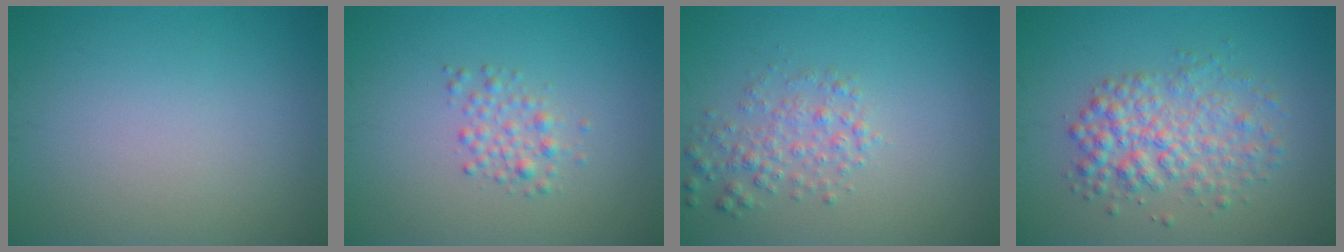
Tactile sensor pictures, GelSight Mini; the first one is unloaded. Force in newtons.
{"total": 1.8, "press": 1.8, "slide": 0.0}
{"total": 2.5, "press": 2.5, "slide": 0.1}
{"total": 4.4, "press": 4.4, "slide": 0.1}